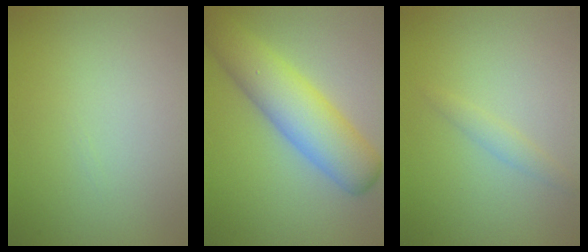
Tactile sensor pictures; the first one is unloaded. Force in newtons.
{"total": 7.1, "press": 7.1, "slide": 0.2}
{"total": 1.2, "press": 1.2, "slide": 0.0}